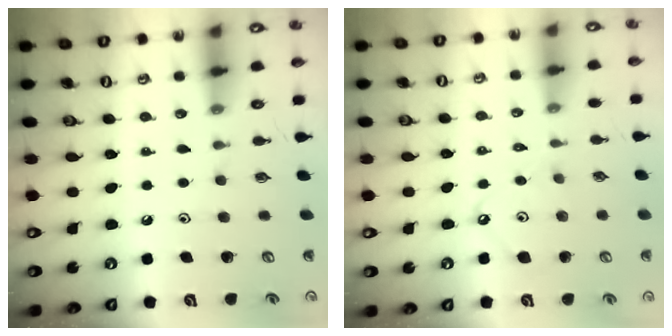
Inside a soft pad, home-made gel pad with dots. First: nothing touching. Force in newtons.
{"total": 4.6, "press": 4.5, "slide": 0.6}